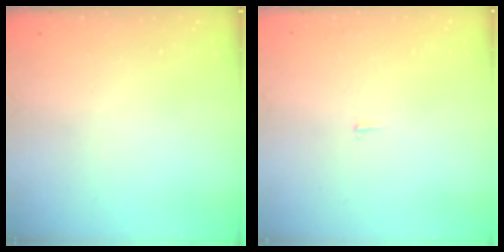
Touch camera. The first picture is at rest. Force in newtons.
{"total": 2.3, "press": 2.3, "slide": 0.2}